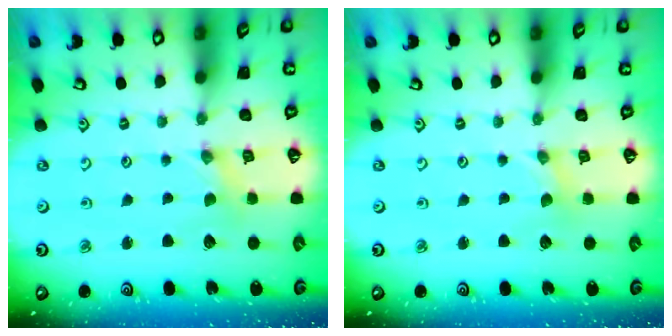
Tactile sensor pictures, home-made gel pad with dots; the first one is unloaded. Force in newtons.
{"total": 0.0}